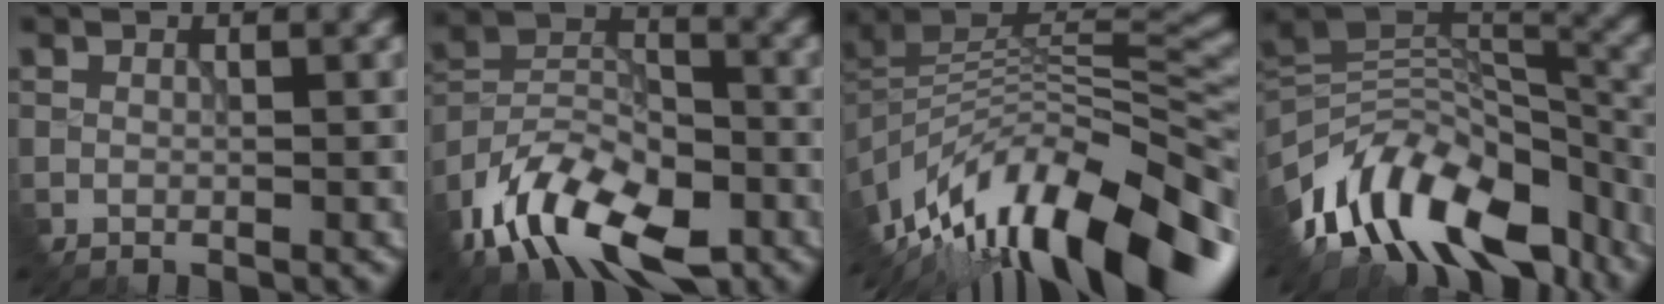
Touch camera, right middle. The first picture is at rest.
{"total": 11.2, "force": [-7.3, 5.6, 6.4], "torque": [-0.128, 0.003, -0.143]}
{"total": 14.5, "force": [-7.4, 6.2, 10.8], "torque": [-0.199, 0.015, -0.125]}
{"total": 12.7, "force": [-8.0, 6.4, 7.4], "torque": [-0.137, 0.025, -0.136]}